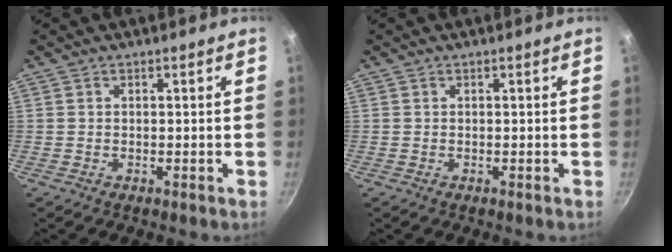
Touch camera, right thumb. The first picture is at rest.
{"total": 0.0}